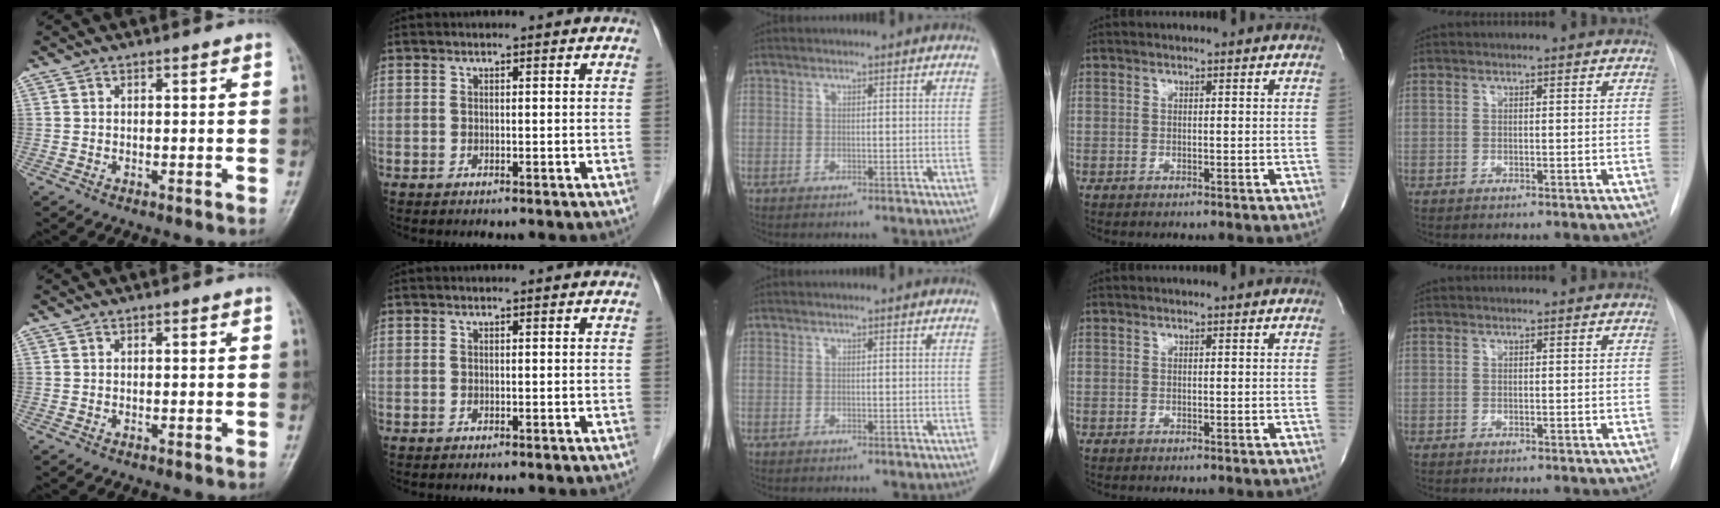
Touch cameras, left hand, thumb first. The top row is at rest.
{}